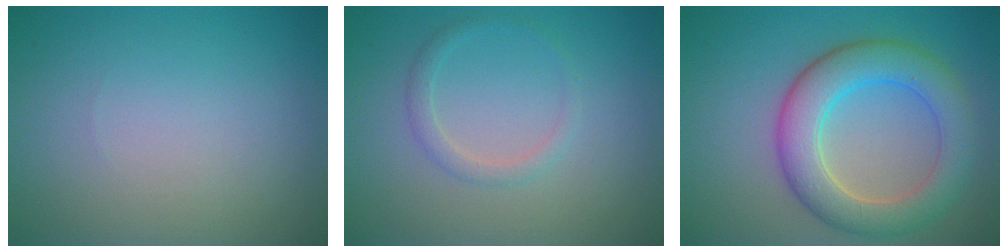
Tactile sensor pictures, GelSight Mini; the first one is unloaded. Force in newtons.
{"total": 1.5, "press": 1.5, "slide": 0.2}
{"total": 6.6, "press": 6.6, "slide": 0.1}